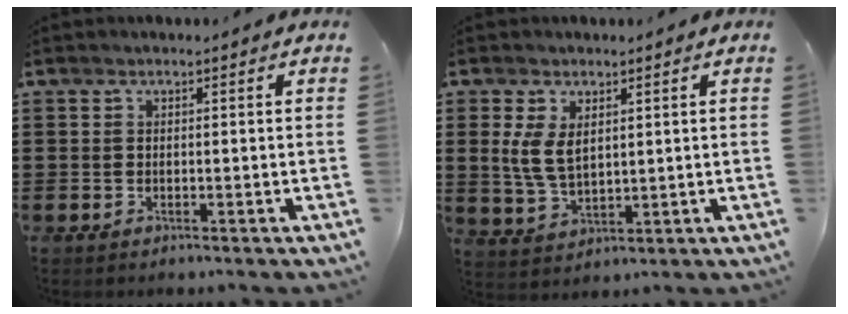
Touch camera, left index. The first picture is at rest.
{"total": 5.3, "force": [1.5, 2.9, 4.2], "torque": [-0.095, 0.004, 0.027]}